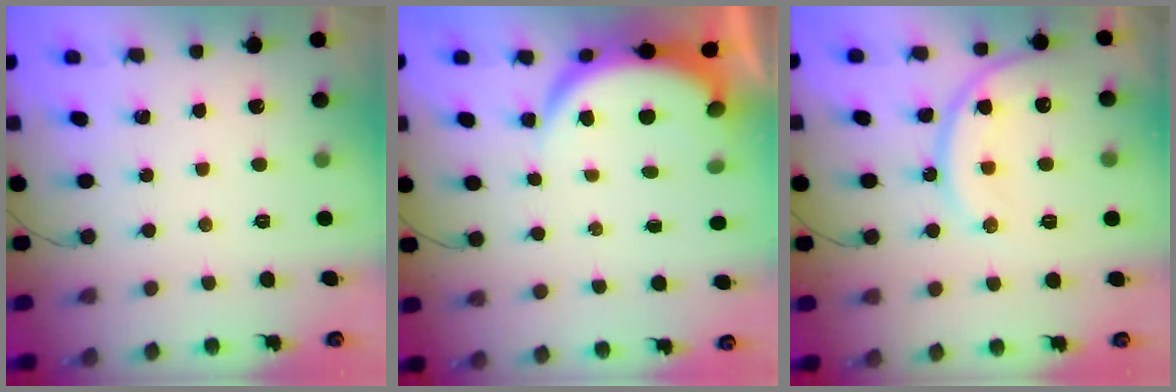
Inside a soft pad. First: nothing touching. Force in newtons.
{"total": 6.2, "press": 6.2, "slide": 0.6}
{"total": 15.2, "press": 15.1, "slide": 1.5}